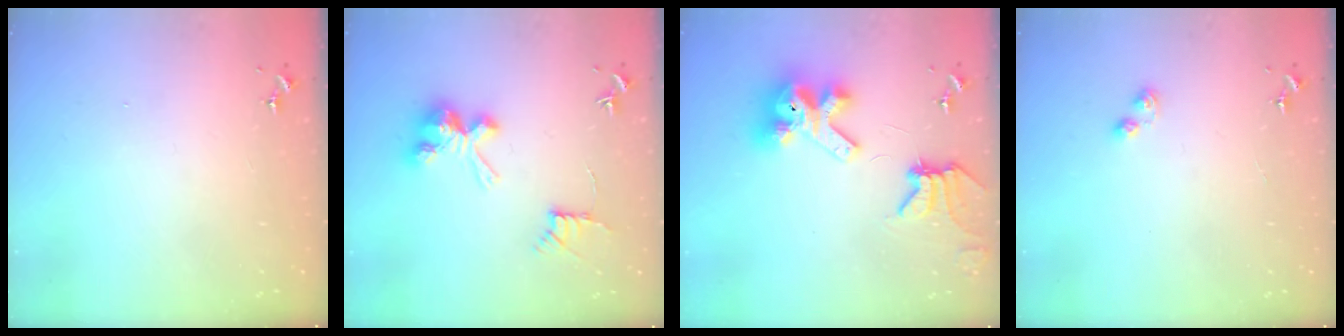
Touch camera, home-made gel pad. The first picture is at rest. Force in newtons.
{"total": 12.0, "press": 11.9, "slide": 0.7}
{"total": 13.6, "press": 13.5, "slide": 1.9}
{"total": 3.6, "press": 3.5, "slide": 0.4}